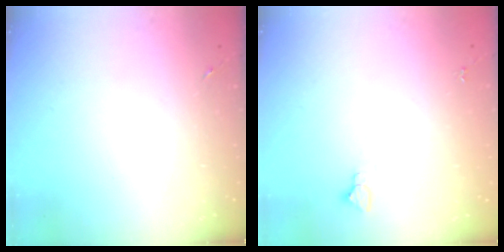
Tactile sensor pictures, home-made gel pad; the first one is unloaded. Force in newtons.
{"total": 3.1, "press": 3.1, "slide": 0.3}